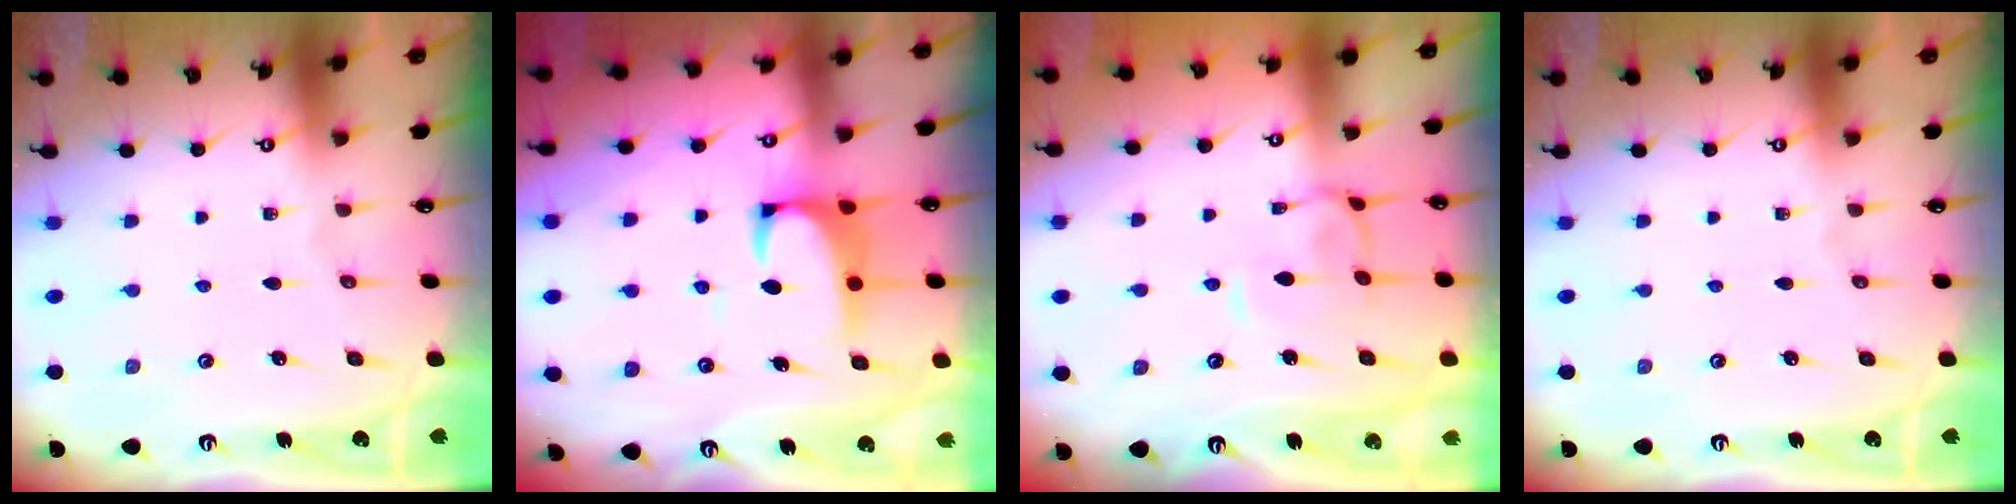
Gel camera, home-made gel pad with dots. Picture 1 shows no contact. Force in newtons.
{"total": 2.6, "press": 2.3, "slide": 1.0}
{"total": 1.3, "press": 1.1, "slide": 0.7}
{"total": 0.0}